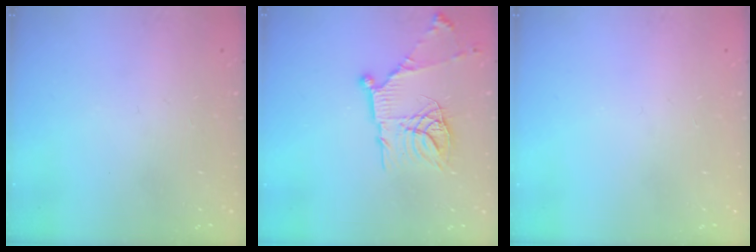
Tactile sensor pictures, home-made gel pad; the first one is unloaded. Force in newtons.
{"total": 17.9, "press": 17.8, "slide": 1.6}
{"total": 0.0}